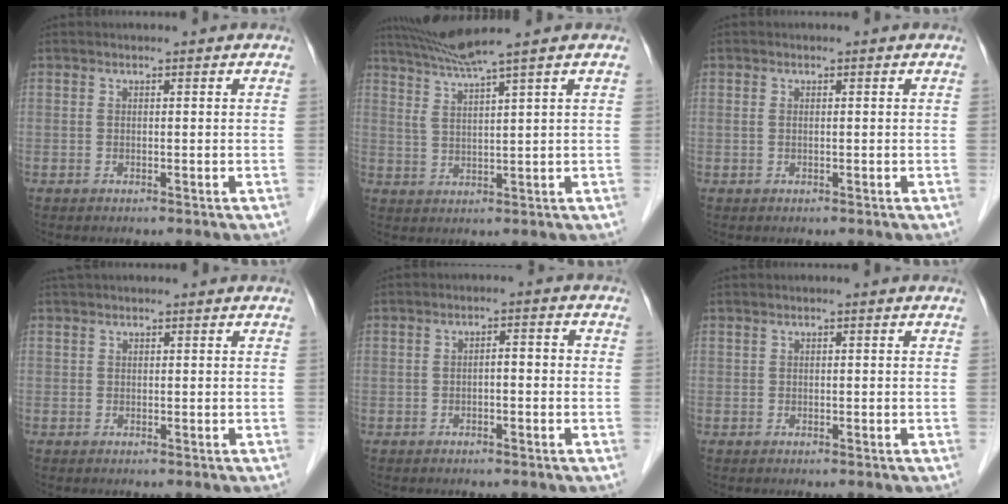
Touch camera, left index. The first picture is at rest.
{"total": 6.1, "force": [4.9, -2.2, 2.9], "torque": [-0.062, -0.004, 0.097]}
{"total": 0.6, "force": [0.1, 0.2, 0.5], "torque": [-0.016, 0.000, 0.002]}
{"total": 1.0, "force": [0.7, 0.6, 0.0], "torque": [-0.003, 0.018, 0.013]}
{"total": 2.5, "force": [-0.6, 0.7, 2.3], "torque": [-0.037, 0.016, -0.007]}
{"total": 0.0}